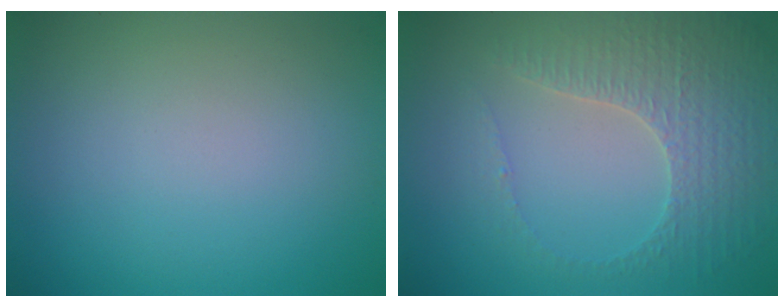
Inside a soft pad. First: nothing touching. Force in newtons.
{"total": 3.3, "press": 3.1, "slide": 1.0}